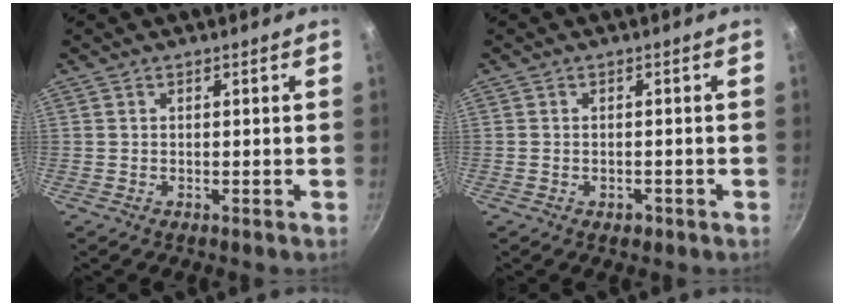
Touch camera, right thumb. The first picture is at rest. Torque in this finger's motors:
{"motor_torque": [-0.25, 0.26, -0.13, -0.03, 0.05]}